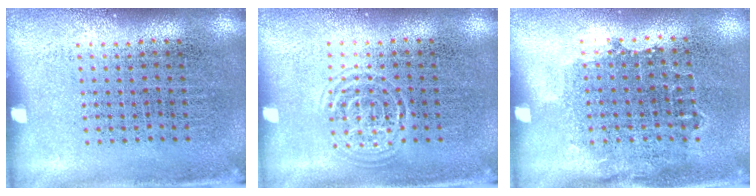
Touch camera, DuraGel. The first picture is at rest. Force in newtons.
{"total": 1.5, "press": 1.5, "slide": 0.3}
{"total": 0.8, "press": 0.7, "slide": 0.5}